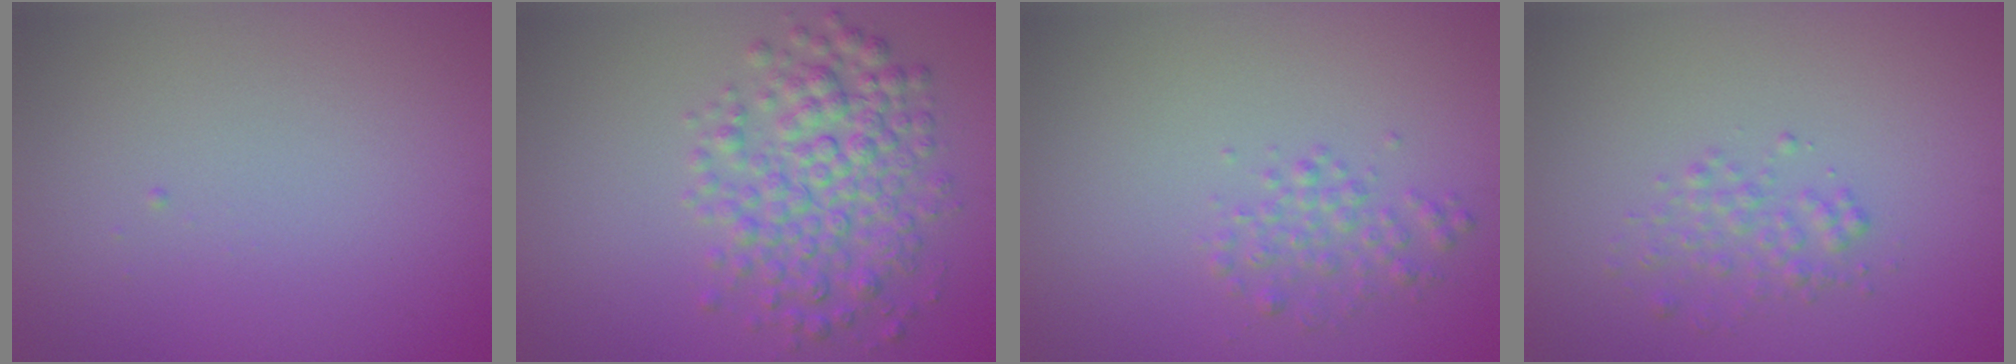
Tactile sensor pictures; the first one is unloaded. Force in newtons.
{"total": 5.2, "press": 5.2, "slide": 0.1}
{"total": 1.7, "press": 1.7, "slide": 0.0}
{"total": 1.6, "press": 1.6, "slide": 0.1}